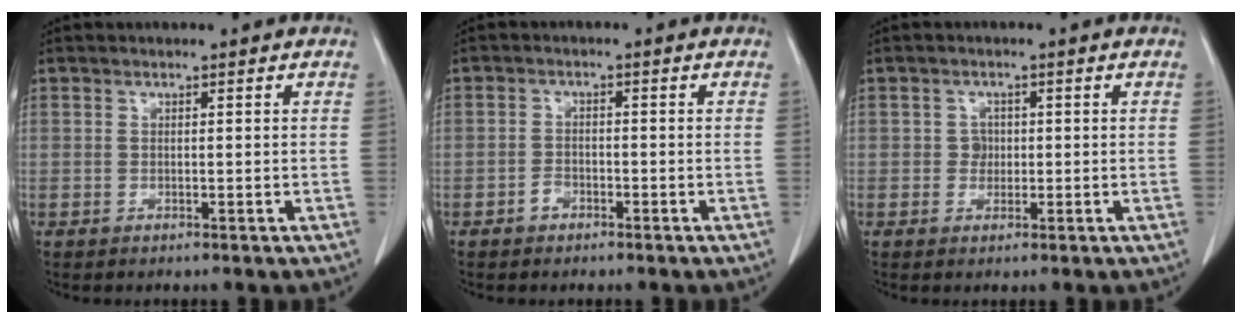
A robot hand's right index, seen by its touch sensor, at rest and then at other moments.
{"total": 1.8, "force": [-1.2, 1.0, 0.7], "torque": [-0.012, 0.004, -0.022]}
{"total": 1.8, "force": [0.0, 1.6, 0.6], "torque": [-0.007, 0.003, -0.001]}